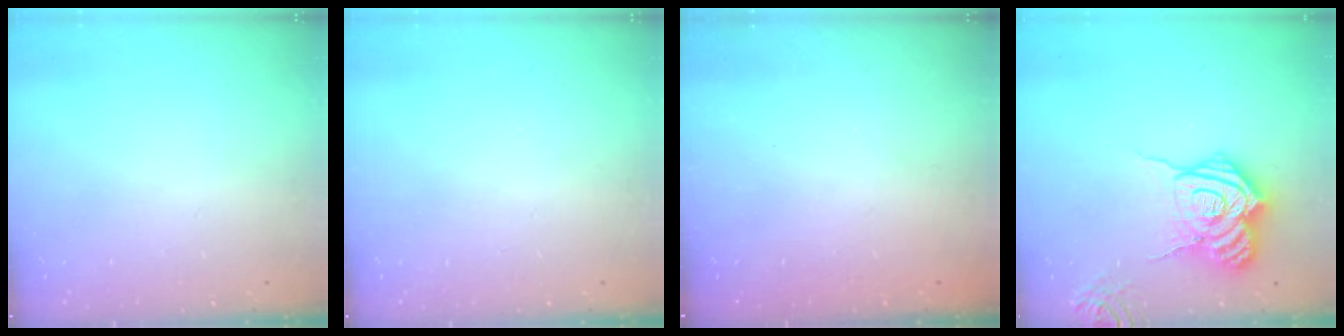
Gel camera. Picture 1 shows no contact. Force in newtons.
{"total": 0.0}
{"total": 2.5, "press": 2.4, "slide": 0.8}
{"total": 19.0, "press": 19.0, "slide": 1.7}